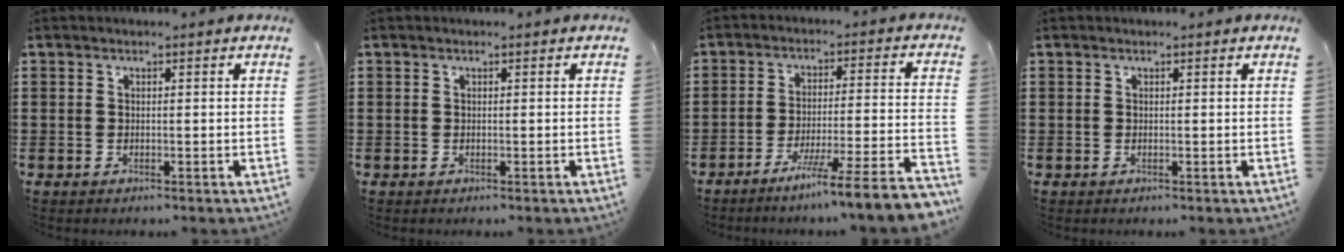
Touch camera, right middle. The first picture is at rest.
{"total": 0.0}
{"total": 7.4, "force": [-6.0, -1.4, 4.1], "torque": [-0.059, -0.020, -0.117]}
{"total": 0.0}